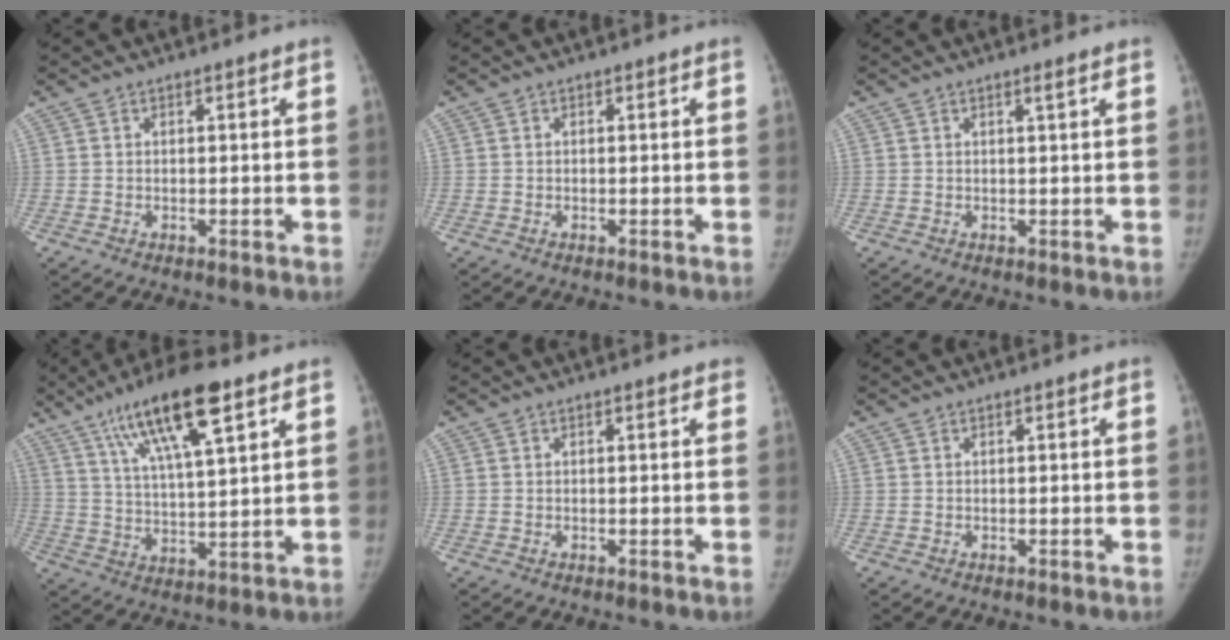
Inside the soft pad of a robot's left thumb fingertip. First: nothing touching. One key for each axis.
{"total": 0.0}
{"total": 0.9, "fx": 0.5, "fy": -0.1, "fz": 0.7, "tx": -0.015, "ty": -0.004, "tz": 0.011}
{"total": 16.0, "fx": 8.9, "fy": 3.9, "fz": 12.7, "tx": -0.211, "ty": -0.021, "tz": 0.162}
{"total": 1.2, "fx": 0.9, "fy": 0.4, "fz": 0.6, "tx": -0.004, "ty": 0.002, "tz": 0.007}
{"total": 0.0}